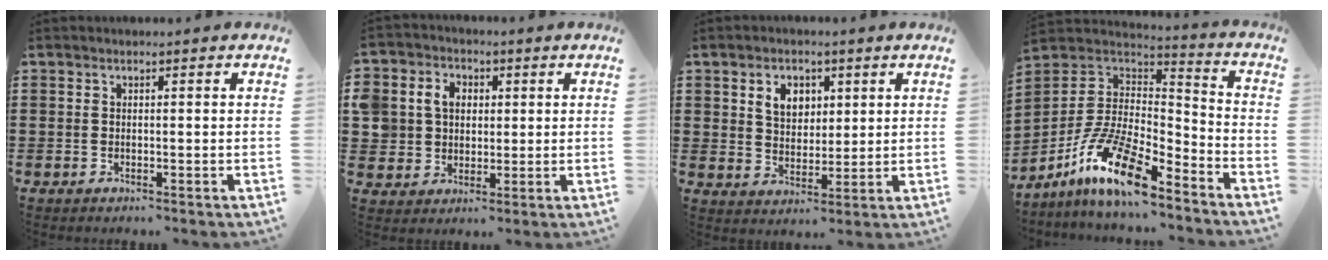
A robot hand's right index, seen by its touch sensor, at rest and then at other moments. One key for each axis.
{"total": 6.2, "fx": 1.2, "fy": 5.7, "fz": 2.0, "tx": -0.072, "ty": 0.018, "tz": 0.021}
{"total": 4.9, "fx": 2.0, "fy": 3.7, "fz": 2.5, "tx": -0.057, "ty": 0.010, "tz": 0.034}
{"total": 14.0, "fx": -8.9, "fy": 4.3, "fz": 9.9, "tx": -0.208, "ty": 0.012, "tz": -0.167}